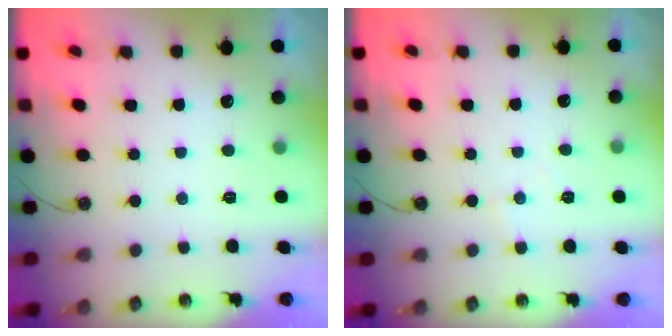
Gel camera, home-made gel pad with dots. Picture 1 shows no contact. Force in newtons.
{"total": 4.0, "press": 3.9, "slide": 0.6}